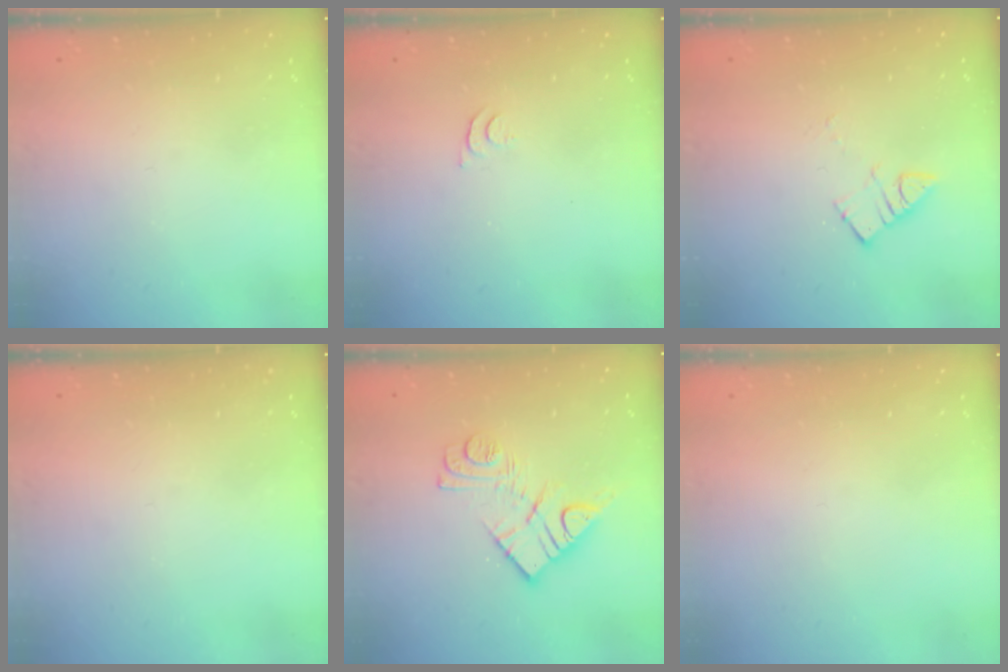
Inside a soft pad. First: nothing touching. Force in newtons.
{"total": 5.2, "press": 5.1, "slide": 0.5}
{"total": 4.9, "press": 4.8, "slide": 0.5}
{"total": 0.0}
{"total": 11.5, "press": 11.5, "slide": 0.6}
{"total": 1.5, "press": 1.5, "slide": 0.1}